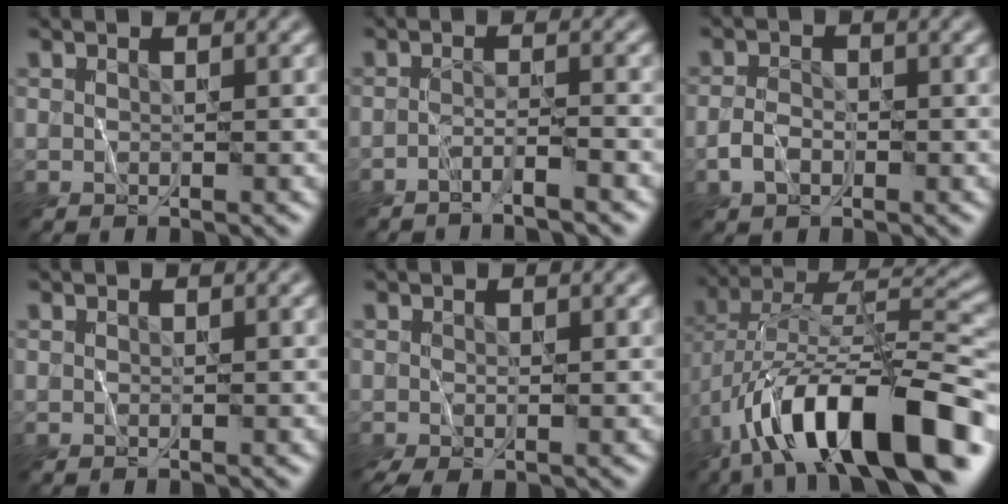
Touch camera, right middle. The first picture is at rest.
{"total": 1.8, "force": [-1.5, -0.2, 1.0], "torque": [-0.013, 0.004, -0.036]}
{"total": 1.7, "force": [-0.9, 1.1, 0.9], "torque": [-0.018, 0.004, -0.020]}
{"total": 0.0}
{"total": 1.5, "force": [-0.6, 0.6, 1.2], "torque": [-0.029, -0.008, -0.011]}
{"total": 14.8, "force": [-7.2, 5.9, 11.4], "torque": [-0.193, 0.018, -0.123]}